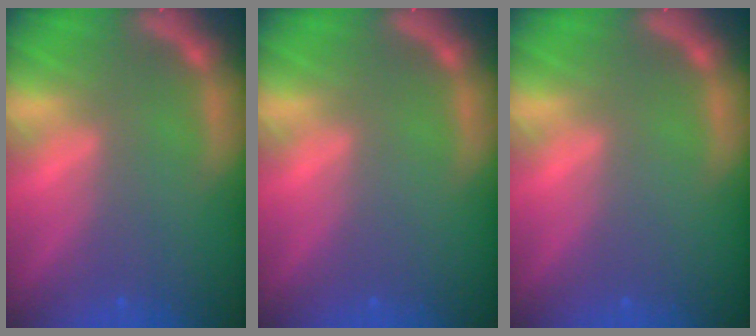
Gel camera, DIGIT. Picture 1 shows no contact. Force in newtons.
{"total": 0.0}
{"total": 0.0}